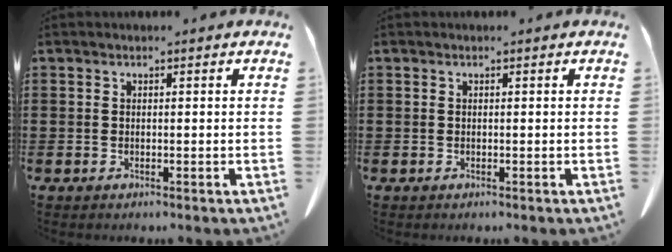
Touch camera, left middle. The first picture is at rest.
{"total": 0.0}